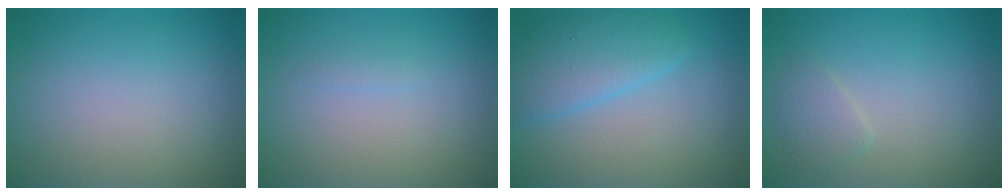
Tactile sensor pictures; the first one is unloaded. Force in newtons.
{"total": 0.6, "press": 0.6, "slide": 0.0}
{"total": 3.8, "press": 3.8, "slide": 0.2}
{"total": 1.5, "press": 1.5, "slide": 0.1}